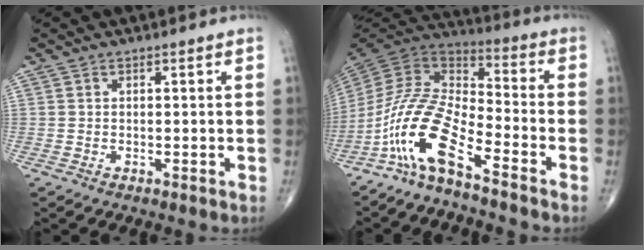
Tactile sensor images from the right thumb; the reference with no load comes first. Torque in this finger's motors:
{"motor_torque": [0.40, 0.48, 1.76, -1.01, 0.36]}